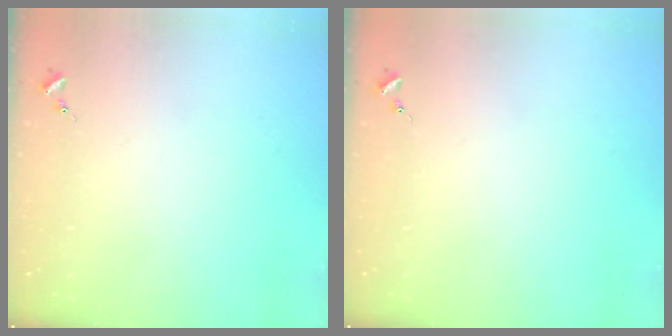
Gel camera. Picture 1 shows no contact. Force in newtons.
{"total": 0.0}